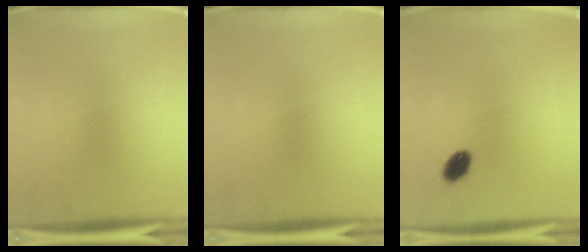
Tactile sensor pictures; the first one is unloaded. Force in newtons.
{"total": 0.0}
{"total": 3.6}